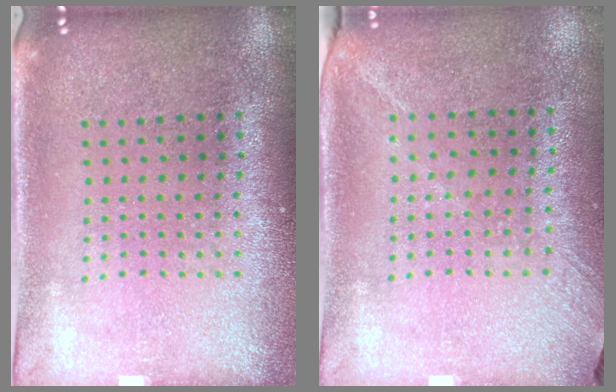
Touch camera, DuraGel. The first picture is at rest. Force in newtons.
{"total": 1.3, "press": 1.0, "slide": 0.9}